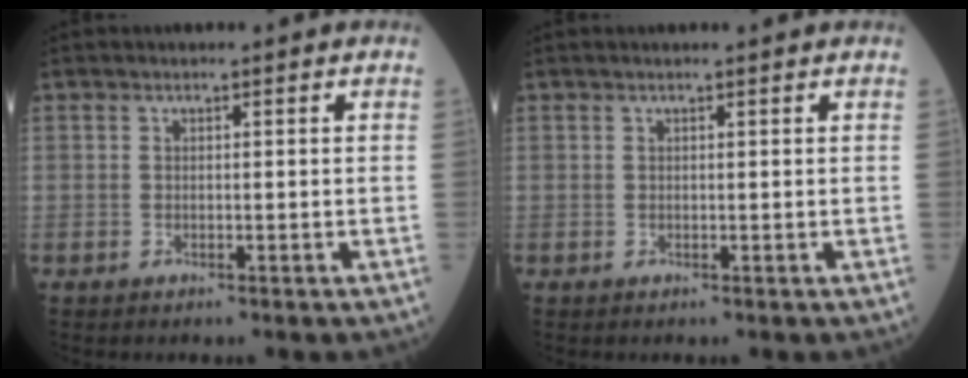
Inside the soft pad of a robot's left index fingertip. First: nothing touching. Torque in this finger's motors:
{"motor_torque": [0.02, -0.13, -0.01, 0.00]}